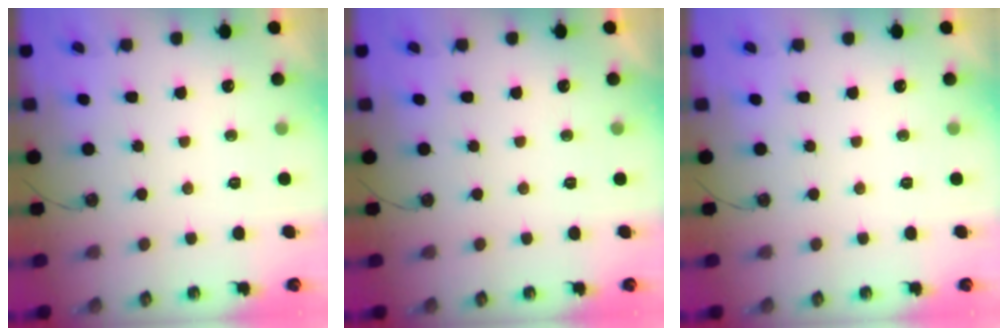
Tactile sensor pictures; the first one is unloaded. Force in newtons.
{"total": 0.0}
{"total": 0.0}